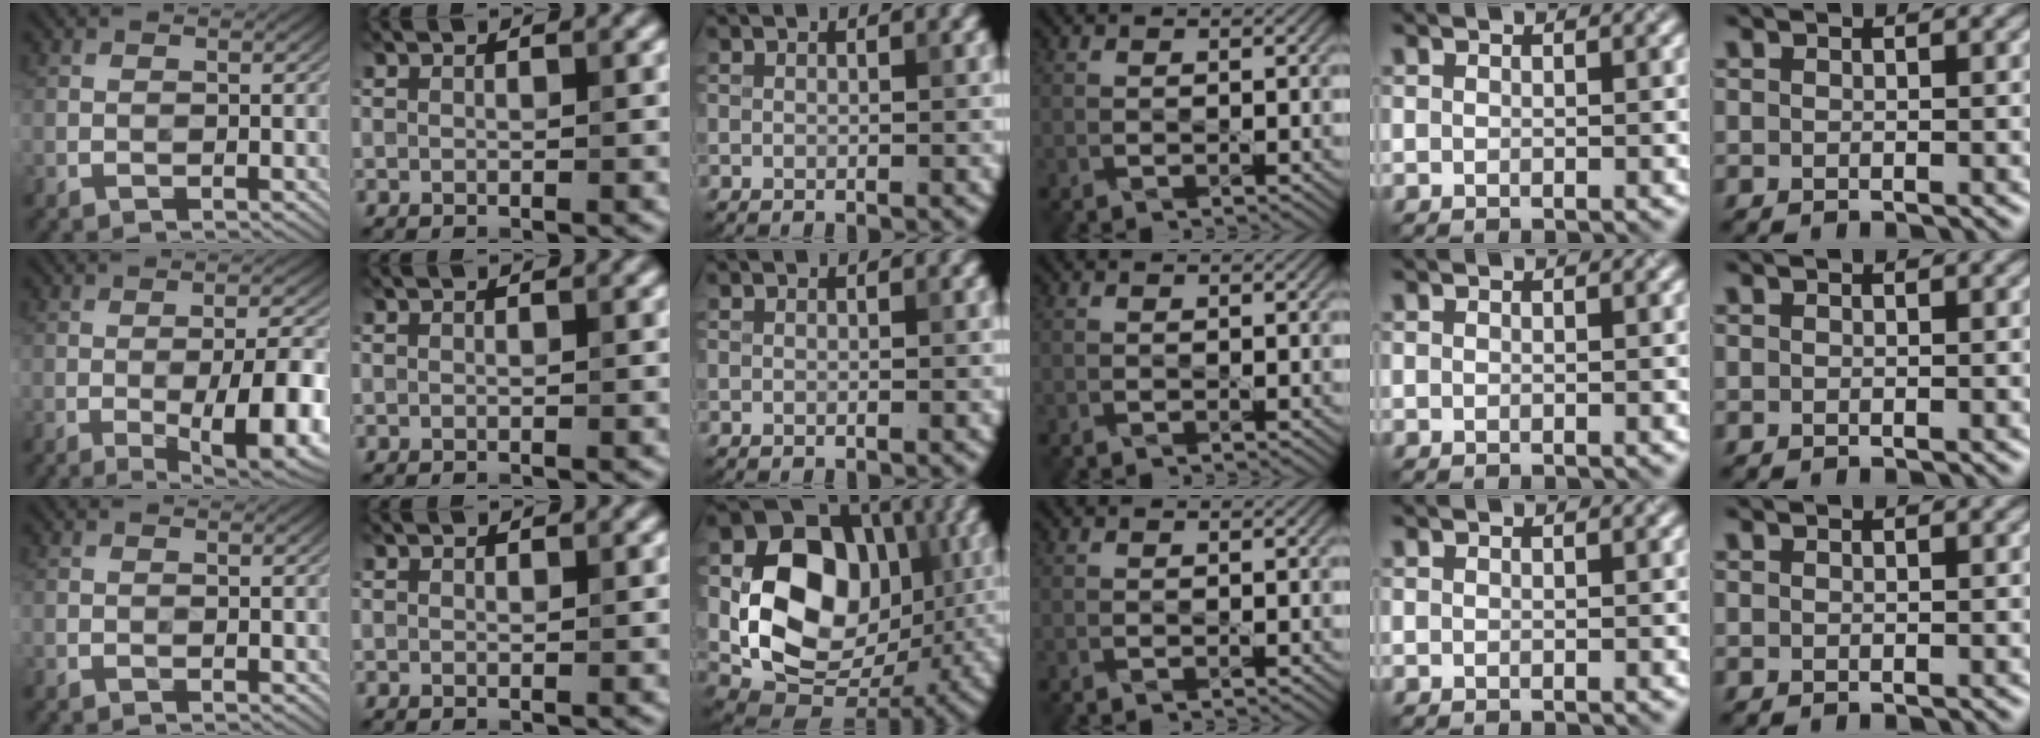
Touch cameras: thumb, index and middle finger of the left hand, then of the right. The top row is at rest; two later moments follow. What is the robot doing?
{"motion": "pour", "object": "kettle"}